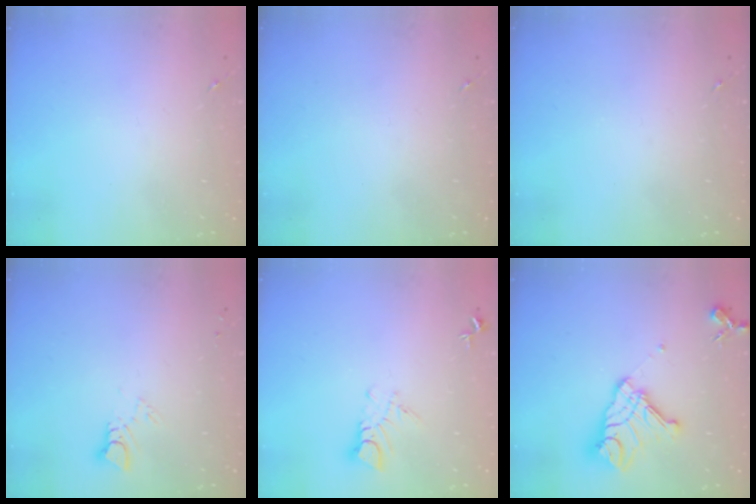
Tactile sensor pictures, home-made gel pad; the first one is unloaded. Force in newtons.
{"total": 0.0}
{"total": 0.0}
{"total": 3.6, "press": 3.6, "slide": 0.2}
{"total": 5.0, "press": 5.0, "slide": 0.3}
{"total": 15.8, "press": 15.7, "slide": 1.7}